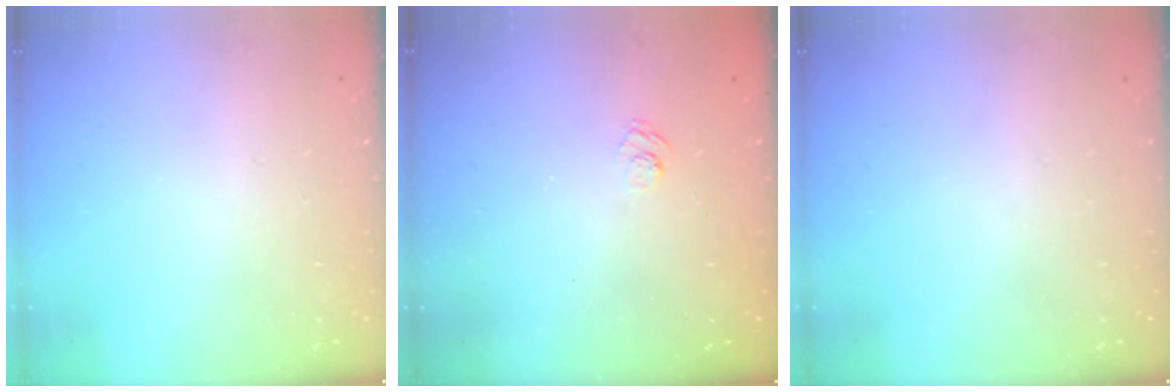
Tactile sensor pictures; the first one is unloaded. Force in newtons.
{"total": 2.4, "press": 2.0, "slide": 1.3}
{"total": 0.0}